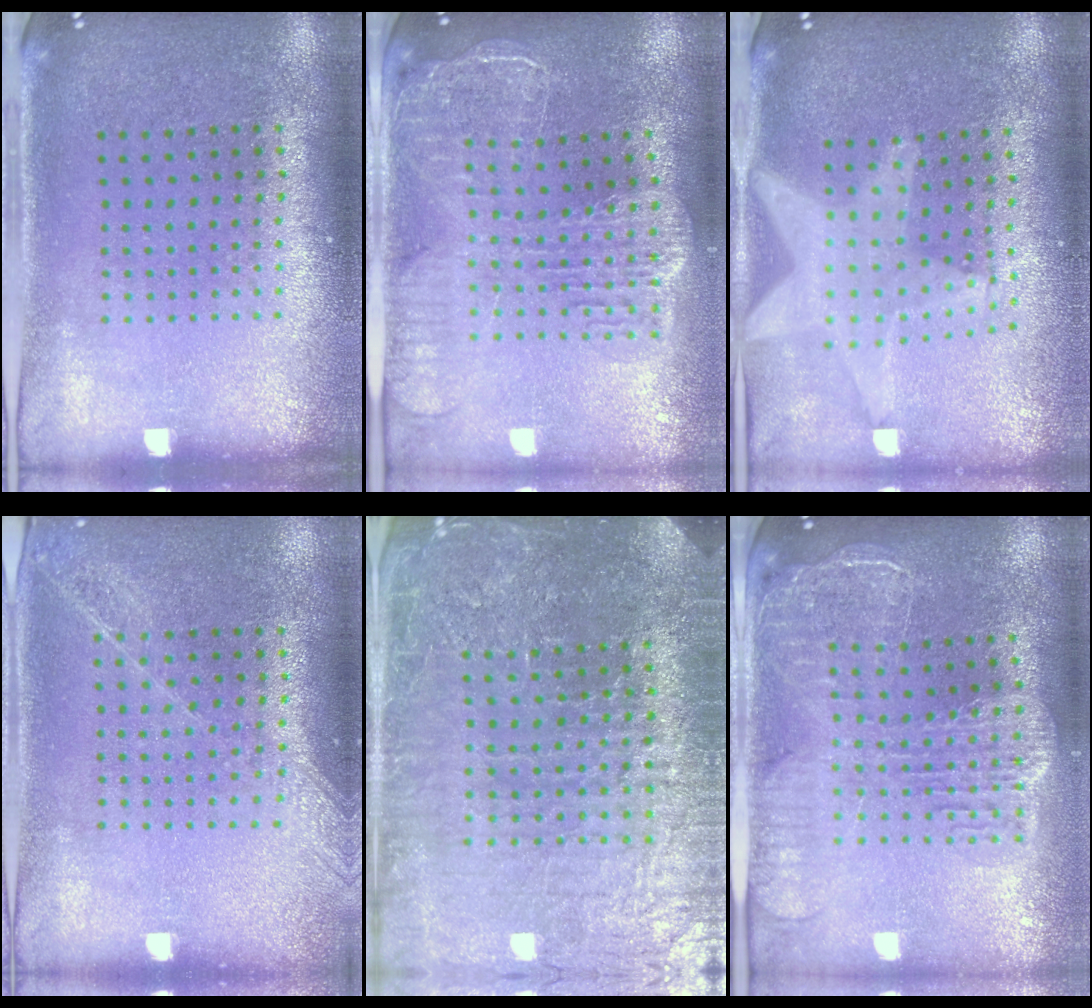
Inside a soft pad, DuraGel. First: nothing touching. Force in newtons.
{"total": 2.5, "press": 2.2, "slide": 1.2}
{"total": 1.9, "press": 1.6, "slide": 0.8}
{"total": 1.3, "press": 1.3, "slide": 0.4}
{"total": 5.7, "press": 5.1, "slide": 2.5}
{"total": 2.5, "press": 2.2, "slide": 1.2}